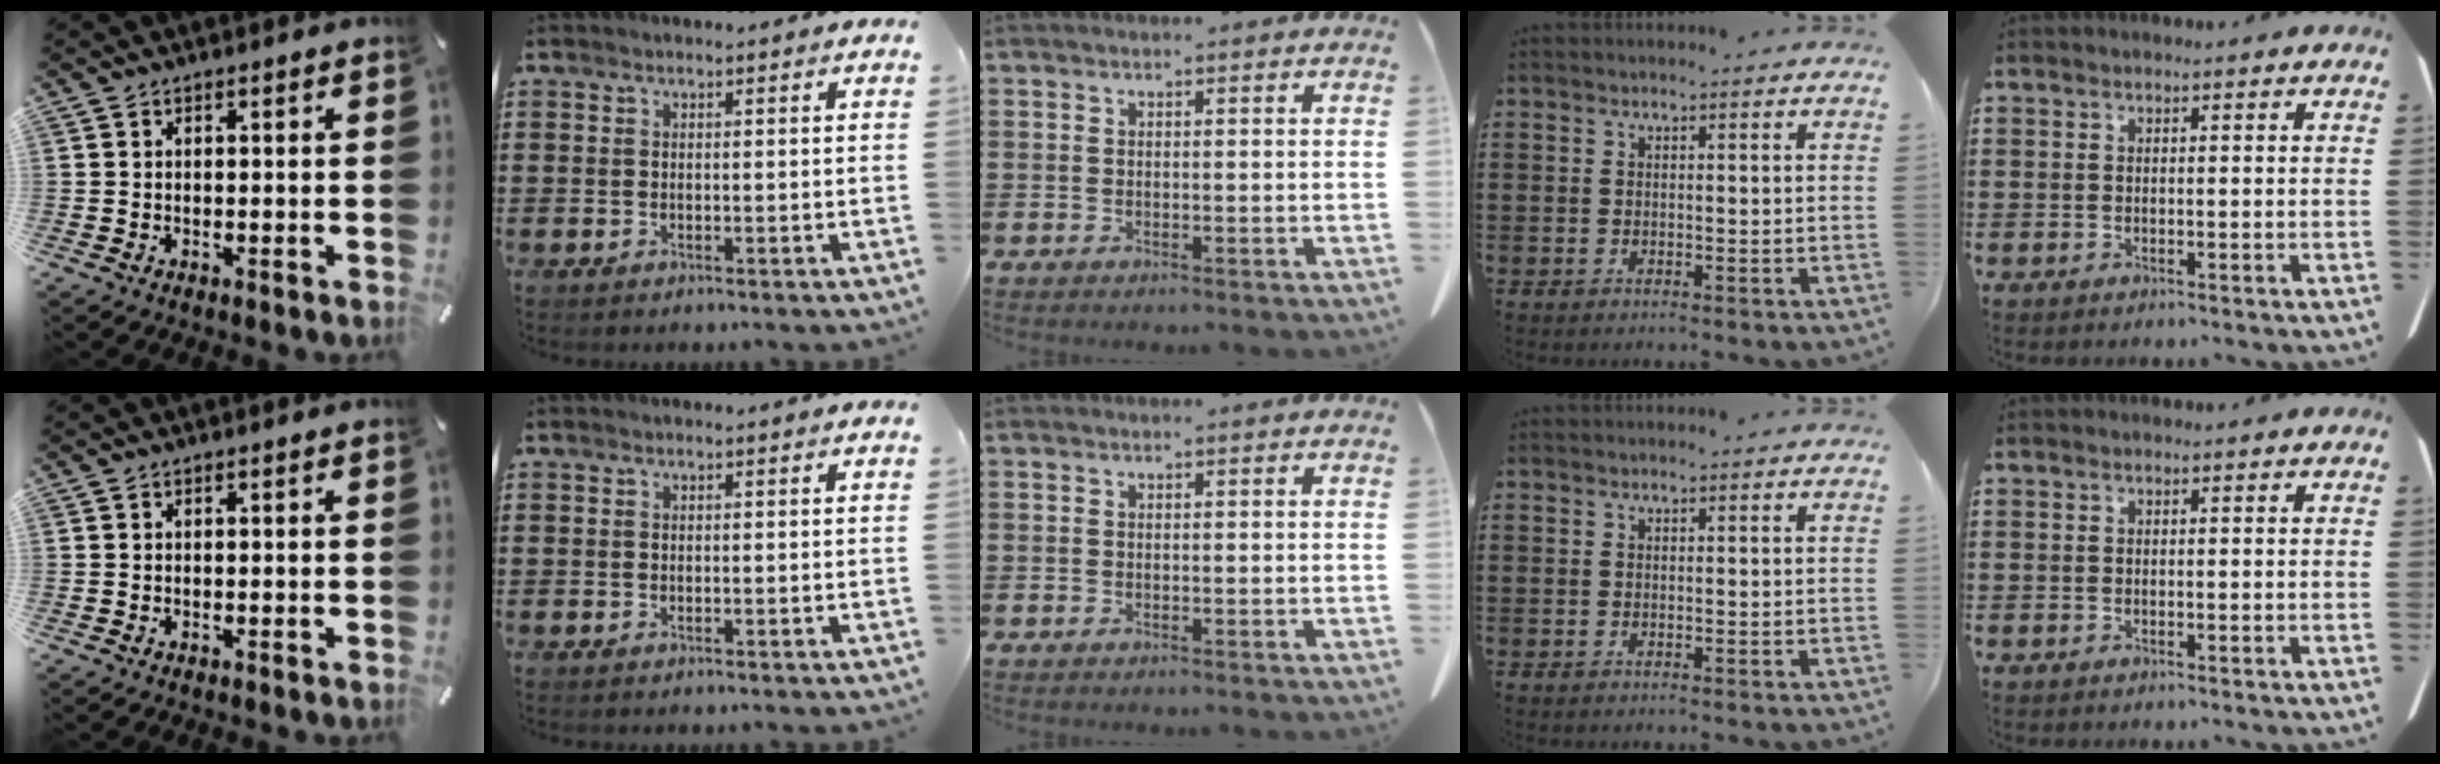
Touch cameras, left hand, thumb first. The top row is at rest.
{}